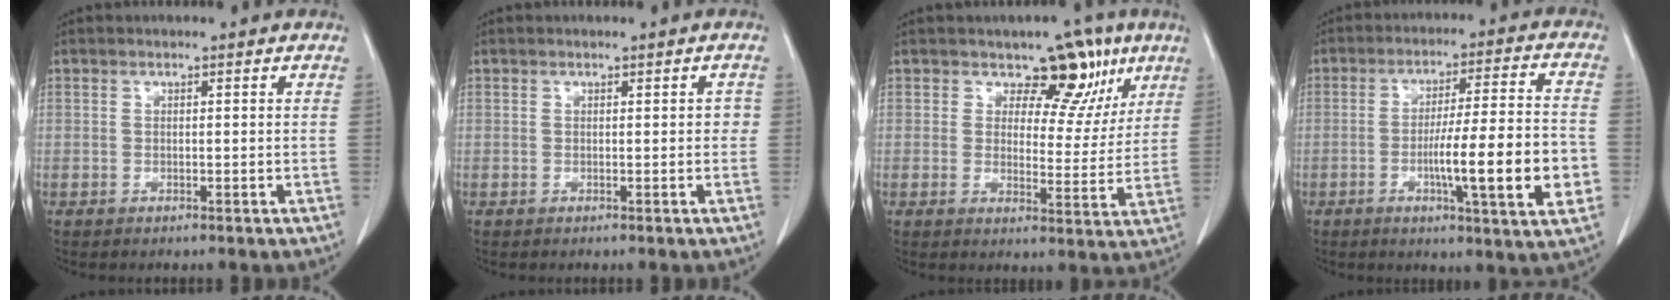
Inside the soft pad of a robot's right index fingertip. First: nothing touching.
{"total": 1.1, "force": [0.1, 0.7, 0.8], "torque": [-0.004, 0.010, 0.001]}
{"total": 8.0, "force": [5.1, 4.8, 3.8], "torque": [-0.025, -0.004, 0.063]}
{"total": 15.0, "force": [-3.8, 0.7, 14.5], "torque": [-0.215, -0.003, -0.058]}